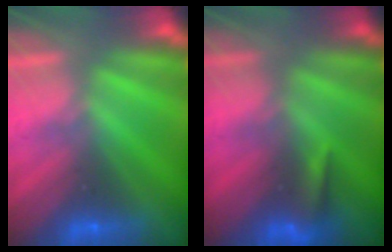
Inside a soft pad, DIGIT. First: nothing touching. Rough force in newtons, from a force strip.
{"total": 5.0}